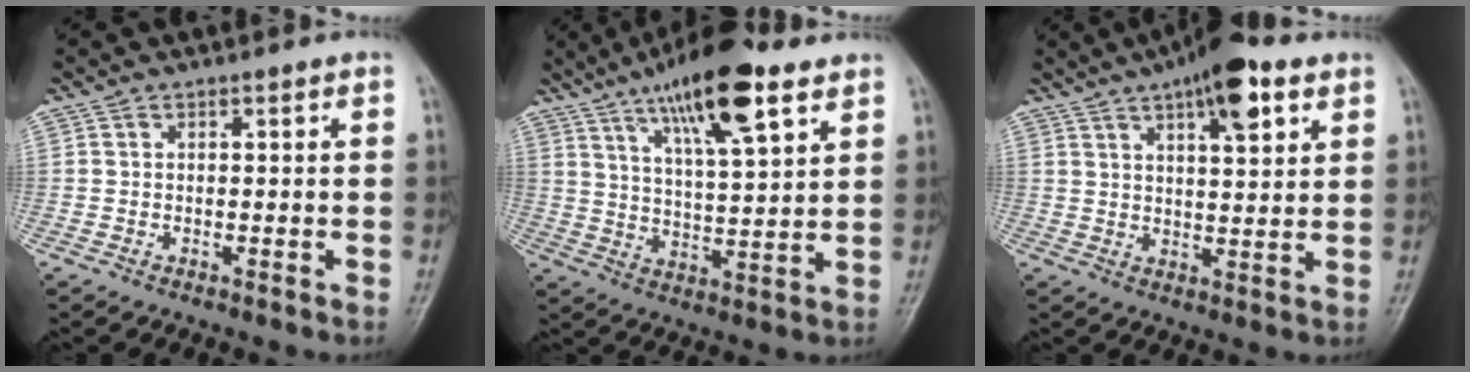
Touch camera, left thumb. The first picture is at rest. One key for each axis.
{"total": 16.3, "fx": 9.5, "fy": 4.4, "fz": 12.5, "tx": -0.192, "ty": -0.030, "tz": 0.160}
{"total": 11.7, "fx": 6.4, "fy": 3.9, "fz": 9.0, "tx": -0.119, "ty": -0.015, "tz": 0.094}